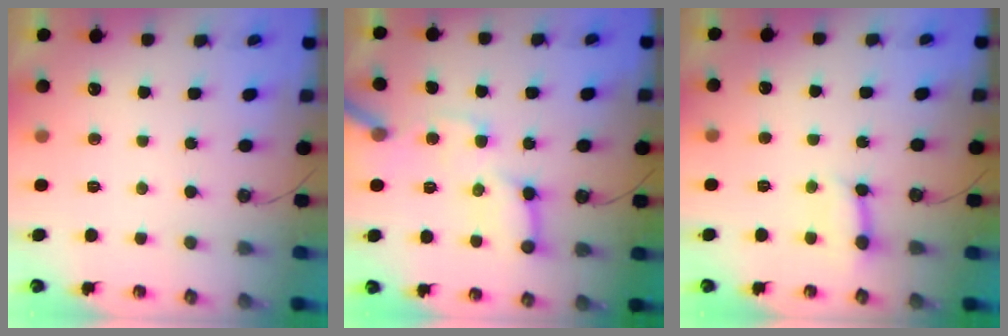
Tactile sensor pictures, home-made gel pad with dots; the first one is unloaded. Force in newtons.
{"total": 14.4, "press": 14.3, "slide": 1.7}
{"total": 4.7, "press": 4.7, "slide": 0.4}